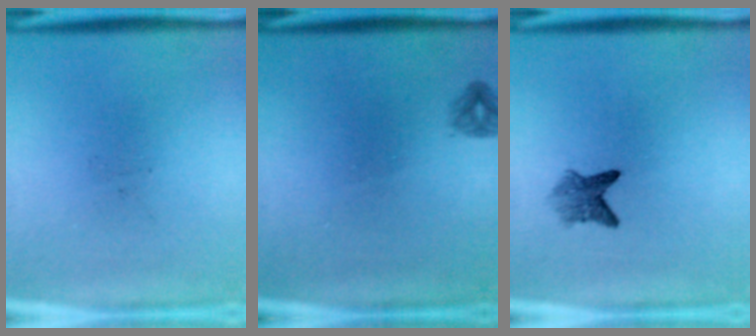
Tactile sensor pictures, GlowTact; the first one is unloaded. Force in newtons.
{"total": 0.8}
{"total": 2.9}